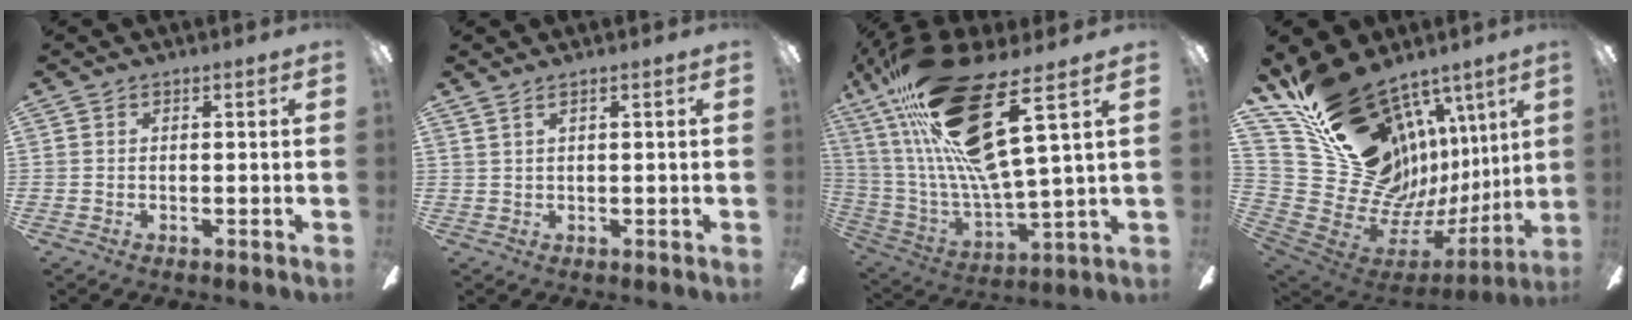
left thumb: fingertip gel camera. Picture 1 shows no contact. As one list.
[{"total": 1.1, "force": [0.7, 0.2, 0.9], "torque": [-0.019, 0.000, 0.013]}, {"total": 28.7, "force": [13.7, 8.1, 23.9], "torque": [-0.448, -0.070, 0.231]}, {"total": 26.8, "force": [13.5, 18.2, 14.3], "torque": [-0.201, -0.154, 0.331]}]